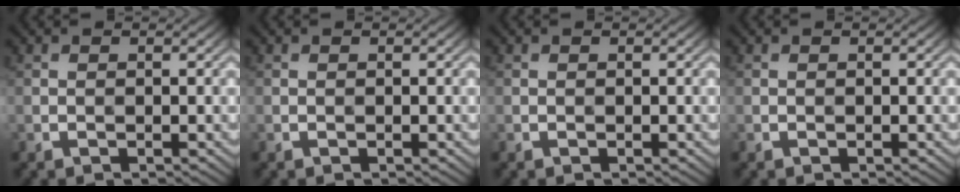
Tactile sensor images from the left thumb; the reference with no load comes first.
{"total": 0.0}
{"total": 0.0}
{"total": 0.0}